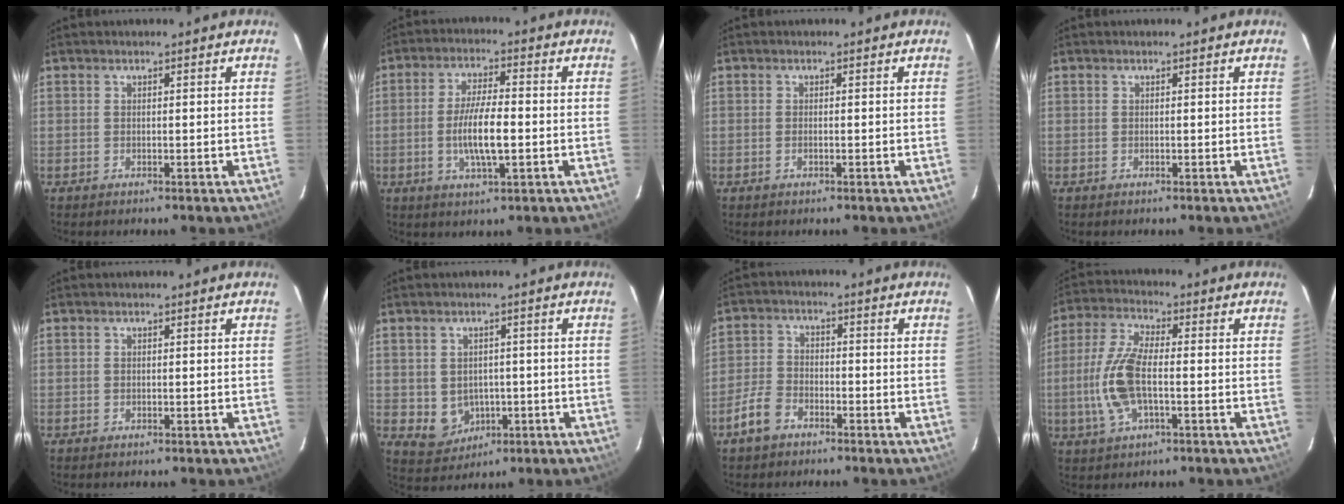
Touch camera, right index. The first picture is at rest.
{"total": 8.5, "force": [-1.6, 2.0, 8.1], "torque": [-0.156, -0.002, -0.030]}
{"total": 0.7, "force": [-0.2, 0.1, 0.6], "torque": [-0.013, 0.001, -0.005]}
{"total": 0.0}
{"total": 0.0}
{"total": 6.5, "force": [-1.4, 5.9, 2.3], "torque": [-0.060, 0.008, 0.003]}
{"total": 5.9, "force": [-3.9, 3.5, 2.7], "torque": [-0.068, 0.010, -0.076]}
{"total": 11.2, "force": [-2.0, 4.4, 10.0], "torque": [-0.222, 0.005, -0.043]}